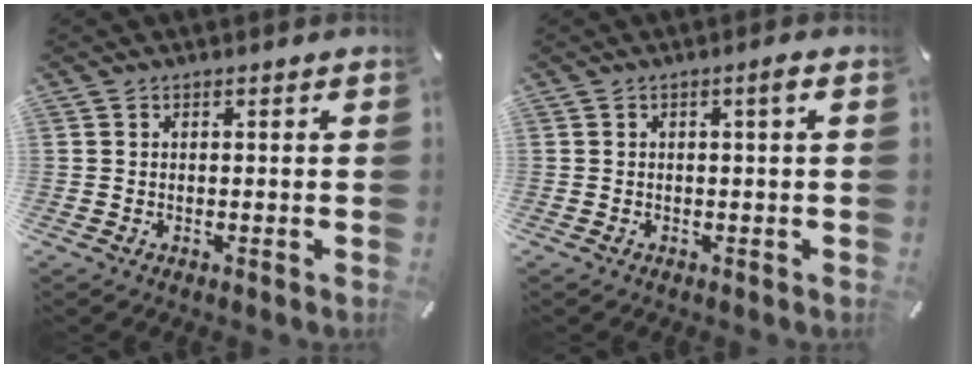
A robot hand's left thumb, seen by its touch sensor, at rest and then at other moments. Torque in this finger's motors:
{"motor_torque": [-0.03, -0.13, 0.19, 0.00, 0.07]}